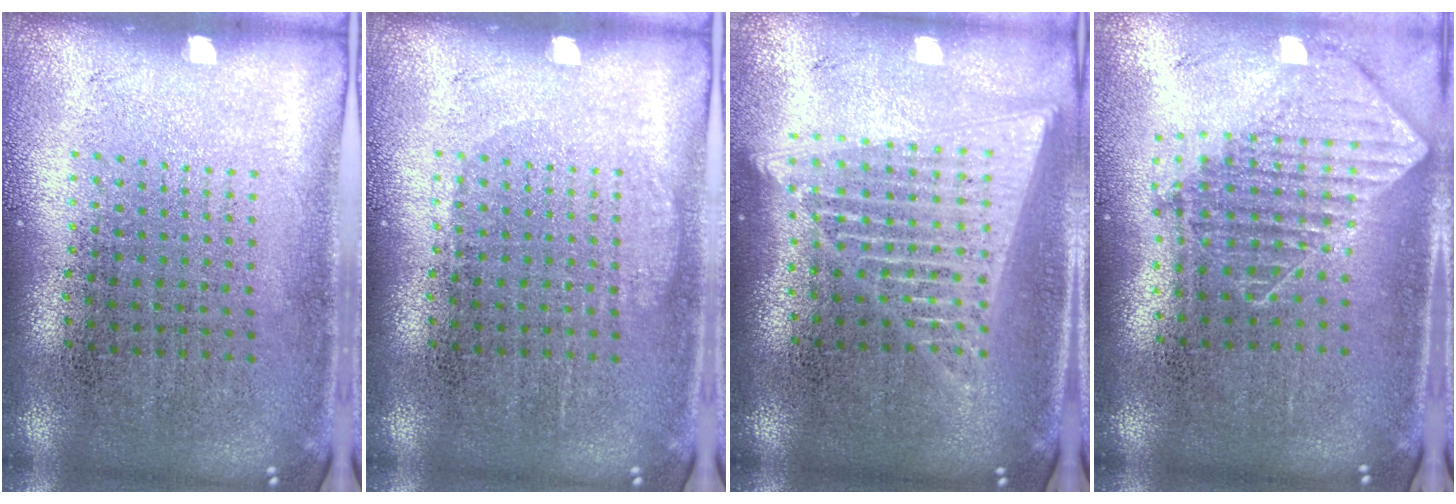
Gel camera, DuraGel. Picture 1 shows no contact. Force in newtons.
{"total": 0.7, "press": 0.7, "slide": 0.2}
{"total": 1.9, "press": 1.6, "slide": 1.0}
{"total": 1.9, "press": 1.5, "slide": 1.2}